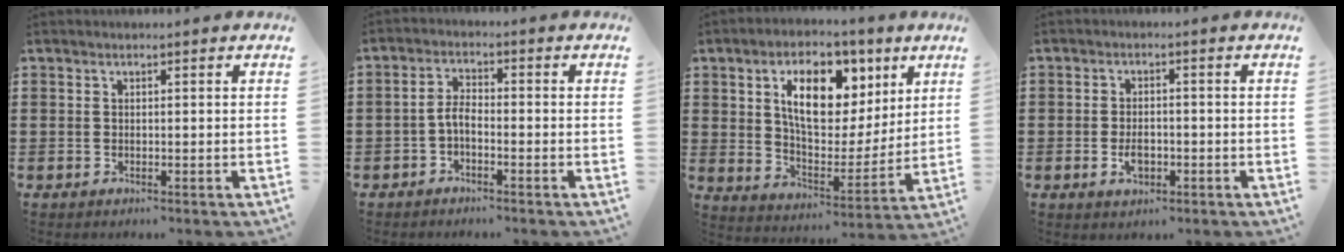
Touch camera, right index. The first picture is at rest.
{"total": 2.9, "force": [-1.4, 1.1, 2.3], "torque": [-0.058, 0.002, -0.033]}
{"total": 11.9, "force": [5.9, 6.6, 7.9], "torque": [-0.142, -0.005, 0.100]}
{"total": 3.1, "force": [-0.9, 1.7, 2.4], "torque": [-0.046, -0.001, -0.016]}